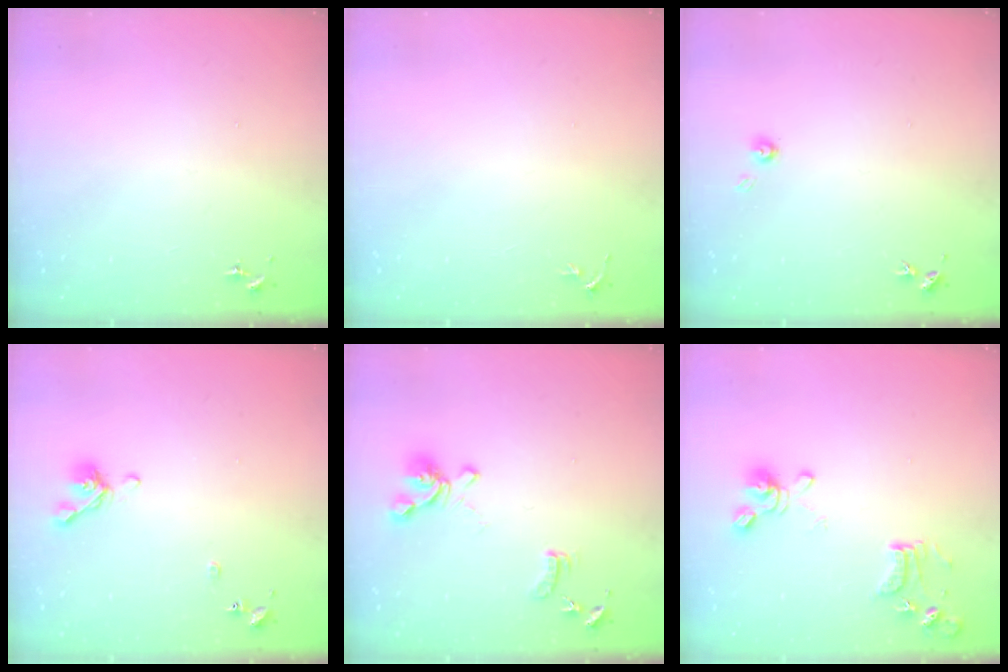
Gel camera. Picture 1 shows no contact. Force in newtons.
{"total": 3.3, "press": 3.2, "slide": 0.4}
{"total": 3.2, "press": 3.2, "slide": 0.3}
{"total": 8.6, "press": 8.4, "slide": 1.4}
{"total": 13.1, "press": 13.0, "slide": 1.2}
{"total": 13.1, "press": 13.0, "slide": 1.3}